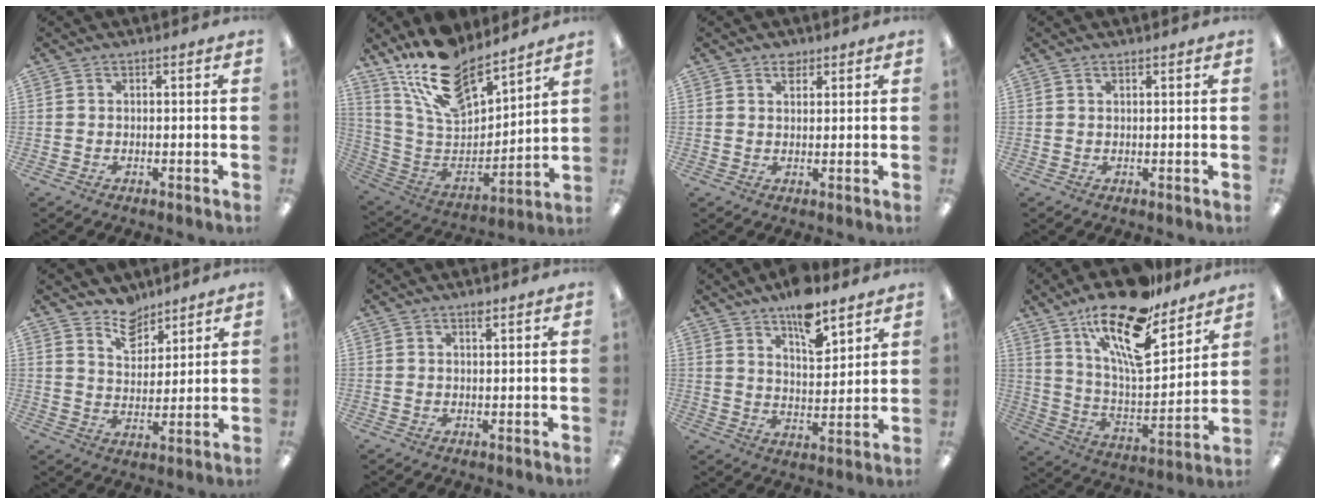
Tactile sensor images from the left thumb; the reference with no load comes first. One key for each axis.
{"total": 19.2, "fx": 15.2, "fy": 7.8, "fz": 8.7, "tx": -0.174, "ty": -0.093, "tz": 0.274}
{"total": 2.4, "fx": 1.8, "fy": 1.3, "fz": 0.9, "tx": -0.005, "ty": -0.007, "tz": 0.030}
{"total": 0.9, "fx": 0.7, "fy": 0.2, "fz": 0.5, "tx": -0.011, "ty": 0.001, "tz": 0.012}
{"total": 8.1, "fx": 6.7, "fy": 4.2, "fz": 1.8, "tx": -0.028, "ty": -0.039, "tz": 0.124}
{"total": 1.2, "fx": 0.9, "fy": 0.2, "fz": 0.7, "tx": -0.008, "ty": -0.004, "tz": 0.015}
{"total": 10.9, "fx": 8.3, "fy": 4.0, "fz": 5.8, "tx": -0.080, "ty": -0.051, "tz": 0.141}
{"total": 21.3, "fx": 15.1, "fy": 7.2, "fz": 13.3, "tx": -0.230, "ty": -0.095, "tz": 0.256}